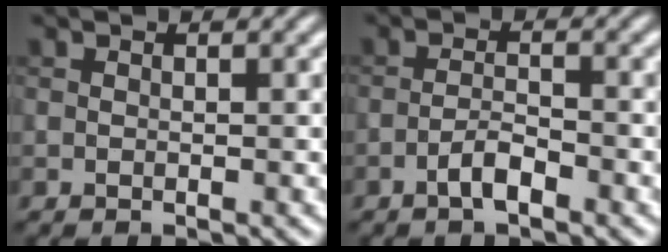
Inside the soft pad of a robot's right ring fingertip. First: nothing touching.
{"total": 2.0, "force": [-1.3, 0.5, 1.5], "torque": [-0.029, 0.006, -0.029]}